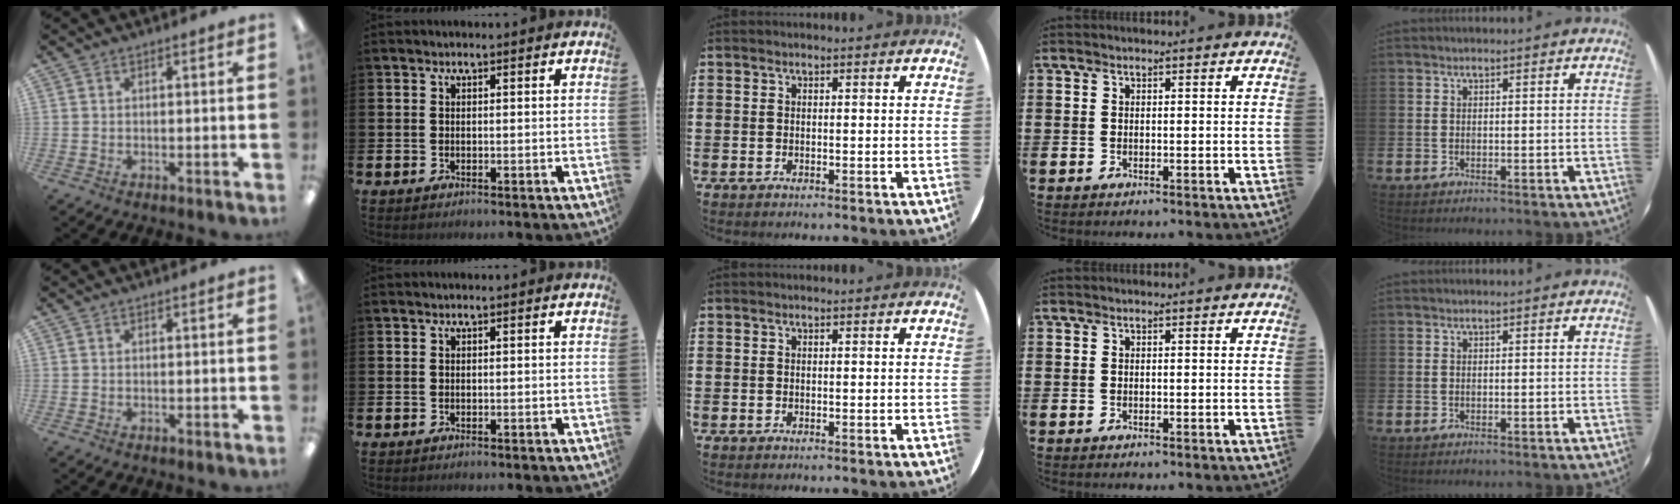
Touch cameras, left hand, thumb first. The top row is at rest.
{}